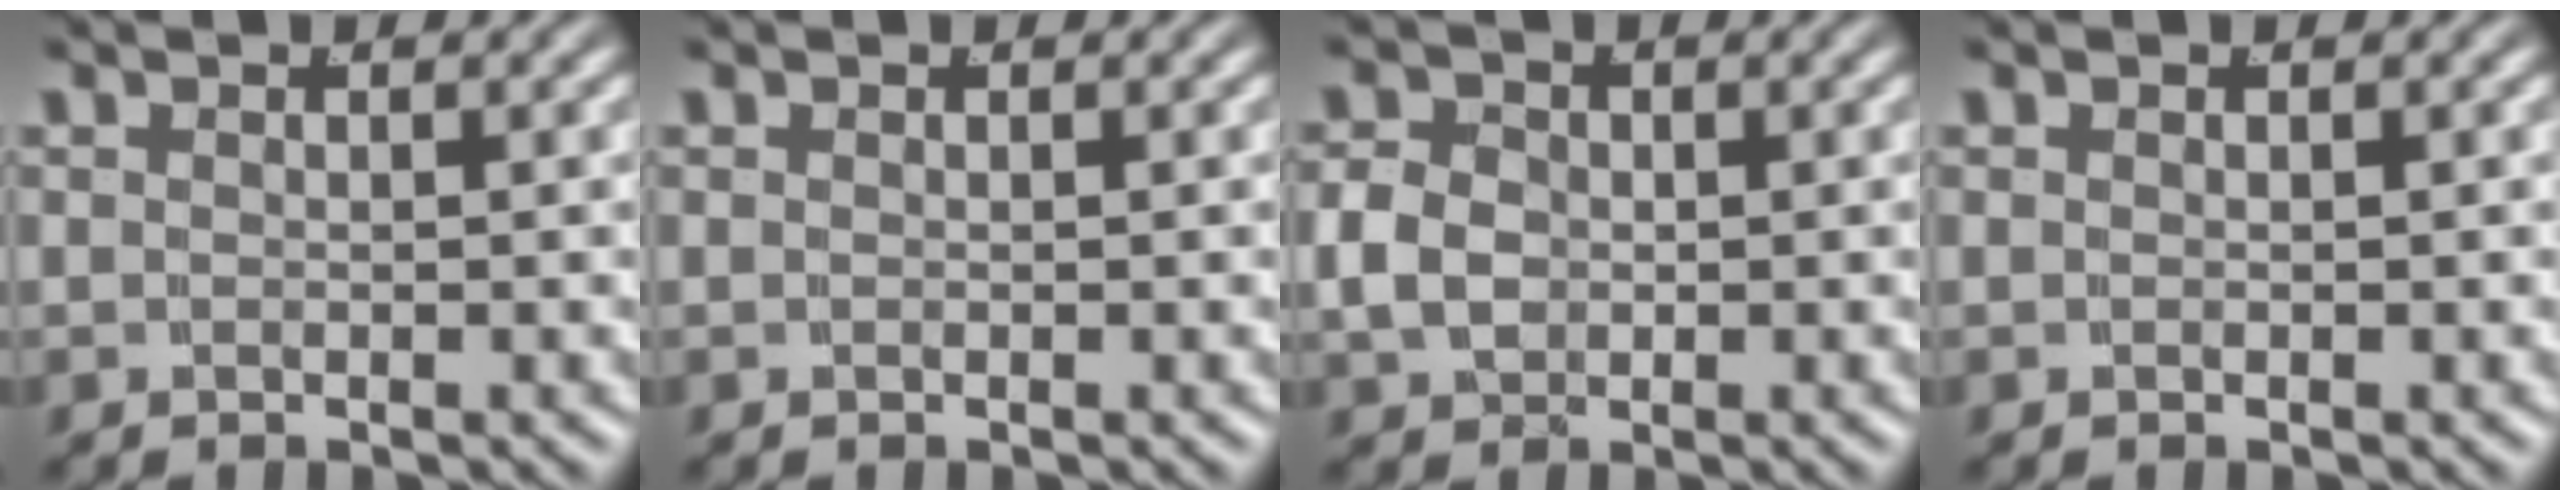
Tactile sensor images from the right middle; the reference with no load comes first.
{"total": 0.0}
{"total": 3.0, "force": [-0.3, 2.5, 1.6], "torque": [-0.041, -0.010, 0.004]}
{"total": 0.0}